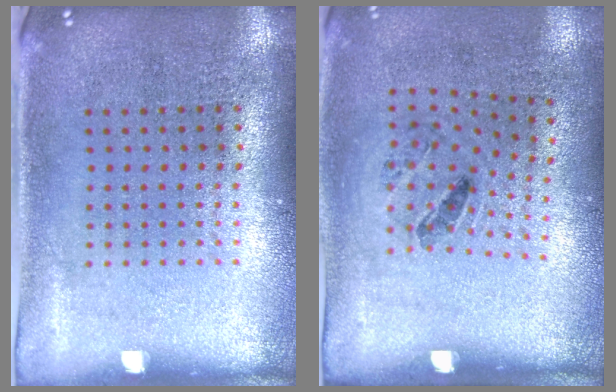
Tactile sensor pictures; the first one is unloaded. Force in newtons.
{"total": 1.3, "press": 0.7, "slide": 1.1}